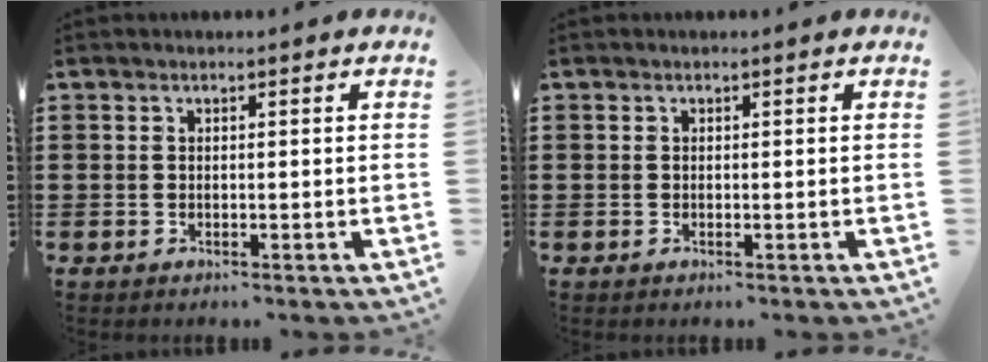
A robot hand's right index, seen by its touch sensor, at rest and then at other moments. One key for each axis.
{"total": 0.0}